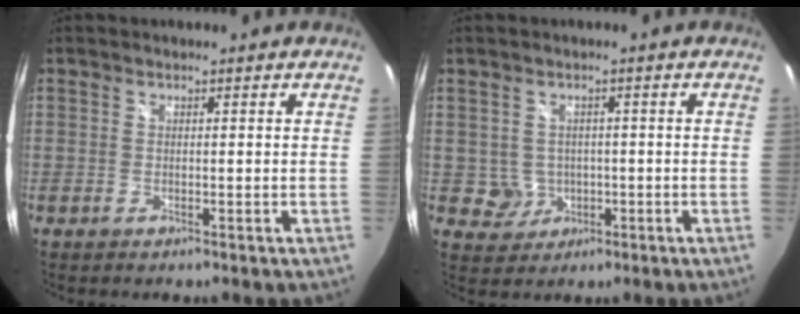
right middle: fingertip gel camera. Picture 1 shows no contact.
{"total": 3.7, "force": [-0.4, 3.6, 0.7], "torque": [-0.021, 0.007, 0.003]}